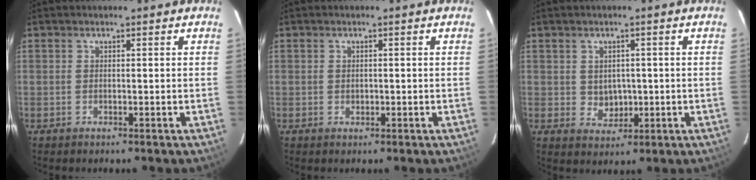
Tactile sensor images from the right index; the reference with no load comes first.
{"total": 0.8, "force": [0.0, 0.8, 0.3], "torque": [-0.003, 0.000, 0.001]}
{"total": 3.8, "force": [0.1, 3.5, 1.6], "torque": [-0.027, 0.002, 0.013]}